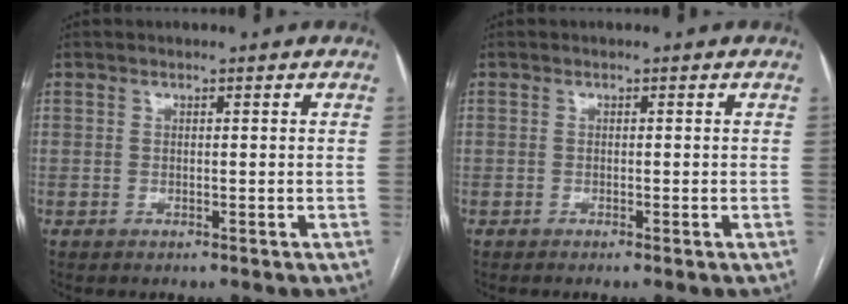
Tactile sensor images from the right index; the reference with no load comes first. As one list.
[{"total": 0.8, "force": [-0.3, 0.0, 0.7], "torque": [-0.011, -0.001, -0.003]}]